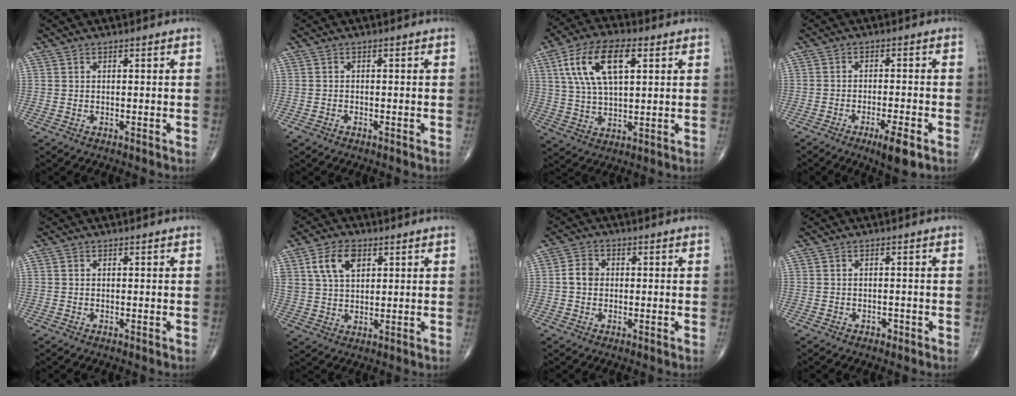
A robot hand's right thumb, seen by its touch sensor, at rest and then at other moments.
{"total": 0.9, "force": [-0.6, 0.5, 0.3], "torque": [-0.010, 0.001, -0.014]}
{"total": 14.4, "force": [5.0, 6.7, 11.7], "torque": [-0.218, 0.003, 0.091]}
{"total": 6.1, "force": [-3.4, 1.0, 4.9], "torque": [-0.082, 0.001, -0.053]}
{"total": 0.0}
{"total": 8.2, "force": [3.4, 5.1, 5.4], "torque": [-0.090, -0.006, 0.065]}
{"total": 3.5, "force": [-0.1, 2.9, 2.0], "torque": [-0.029, 0.010, -0.008]}
{"total": 1.0, "force": [-0.7, 0.6, 0.4], "torque": [-0.003, 0.002, -0.012]}